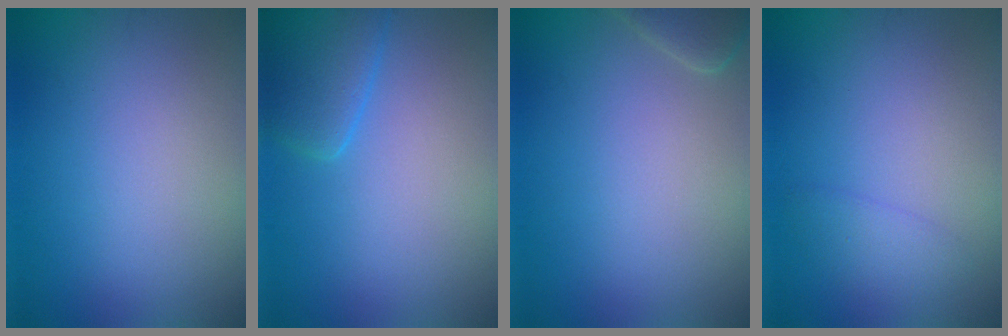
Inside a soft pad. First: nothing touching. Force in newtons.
{"total": 3.5, "press": 3.5, "slide": 0.2}
{"total": 2.3, "press": 2.3, "slide": 0.3}
{"total": 1.5, "press": 1.5, "slide": 0.2}